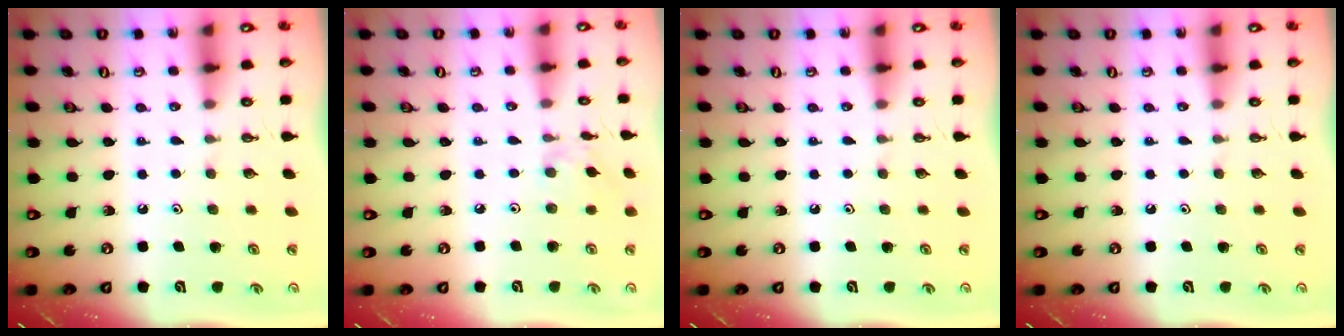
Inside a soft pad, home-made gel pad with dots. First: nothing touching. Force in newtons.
{"total": 3.0, "press": 3.0, "slide": 0.3}
{"total": 0.0}
{"total": 0.0}